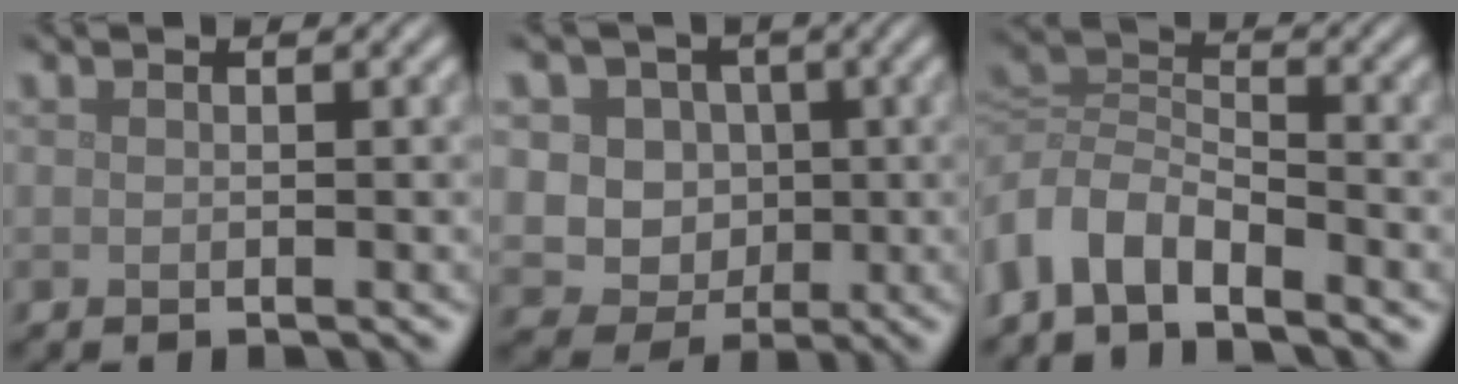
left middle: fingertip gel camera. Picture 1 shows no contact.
{"total": 8.7, "force": [2.0, 7.7, 3.5], "torque": [-0.061, 0.027, 0.017]}
{"total": 5.1, "force": [-3.0, 2.8, 3.0], "torque": [-0.057, 0.000, -0.072]}